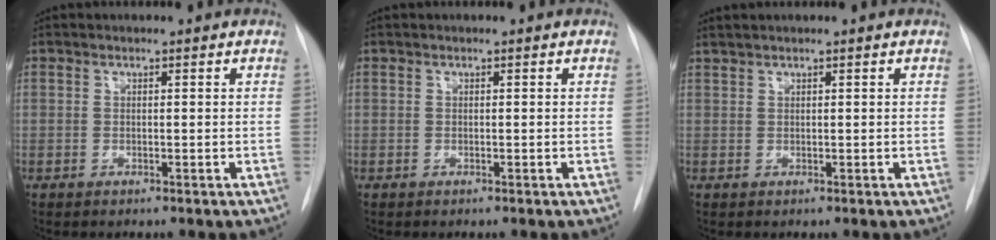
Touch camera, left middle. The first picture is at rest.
{"total": 0.0}
{"total": 1.0, "force": [0.9, -0.2, 0.4], "torque": [-0.011, 0.010, 0.025]}